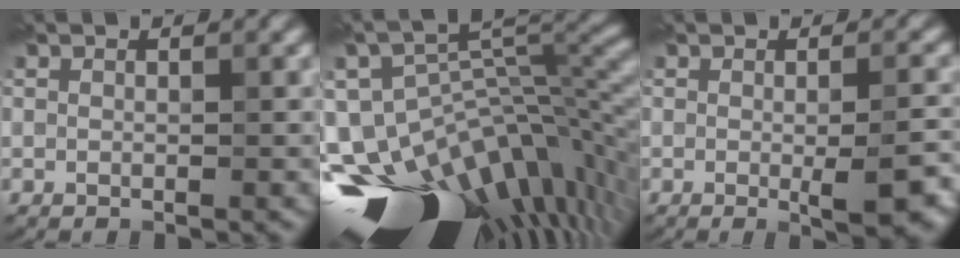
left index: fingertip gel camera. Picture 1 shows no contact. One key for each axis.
{"total": 17.0, "fx": -8.5, "fy": 8.1, "fz": 12.4, "tx": -0.196, "ty": -0.008, "tz": -0.104}
{"total": 4.7, "fx": -0.9, "fy": 1.0, "fz": 4.5, "tx": -0.062, "ty": -0.009, "tz": -0.008}